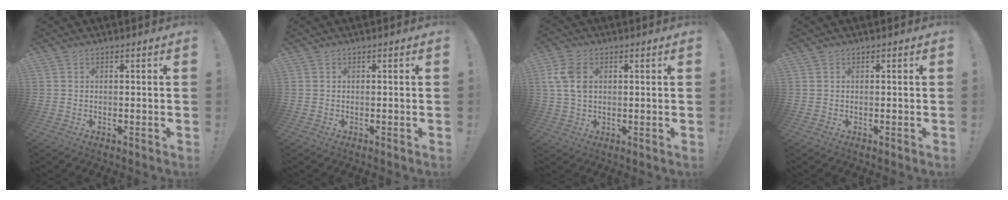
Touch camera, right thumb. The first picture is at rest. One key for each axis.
{"total": 0.0}
{"total": 8.0, "fx": 1.9, "fy": 5.3, "fz": 5.7, "tx": -0.115, "ty": 0.003, "tz": 0.038}
{"total": 0.0}